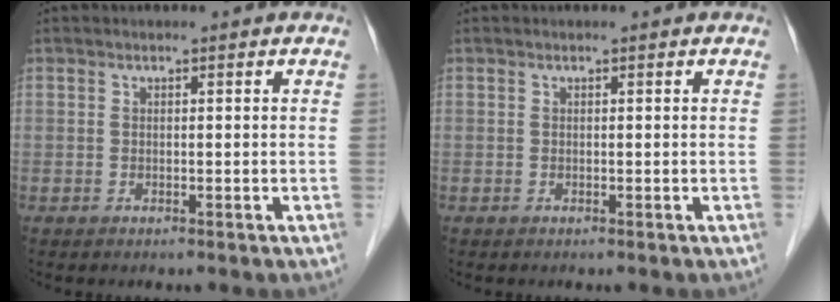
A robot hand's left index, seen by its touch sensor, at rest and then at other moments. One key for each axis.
{"total": 0.0}